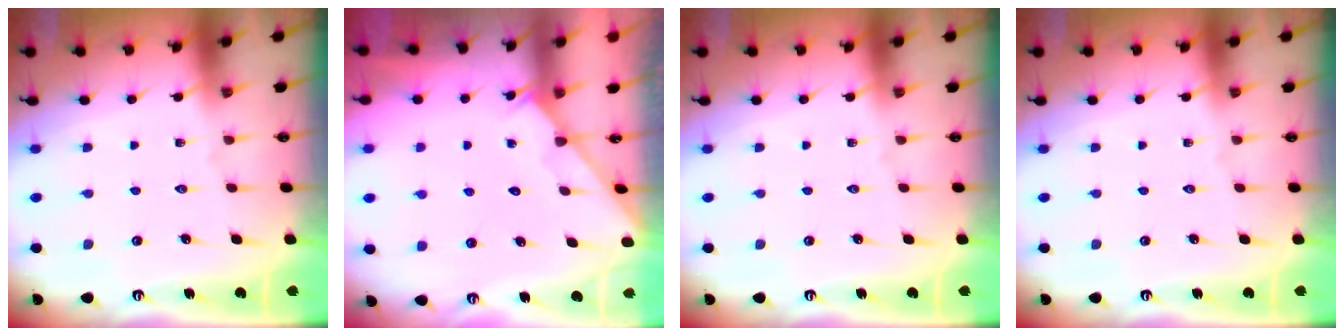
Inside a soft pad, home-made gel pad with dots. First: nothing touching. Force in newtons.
{"total": 1.6, "press": 1.6, "slide": 0.1}
{"total": 0.0}
{"total": 0.0}